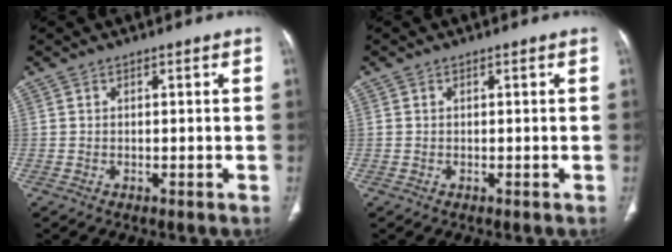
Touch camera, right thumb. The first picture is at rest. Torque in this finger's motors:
{"motor_torque": [0.51, 0.33, -0.51, 0.34, 0.02]}